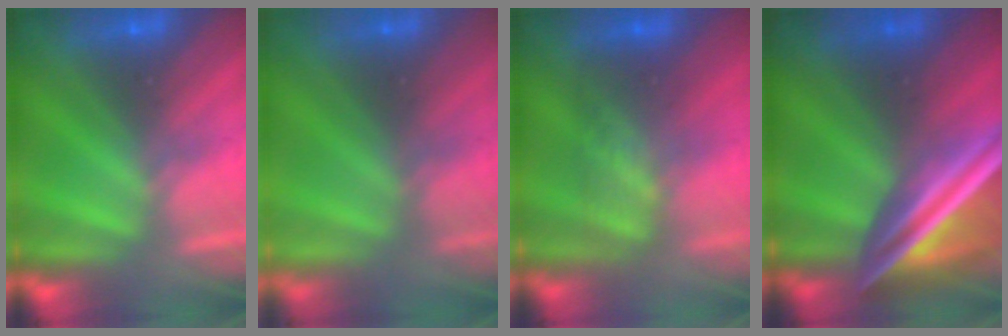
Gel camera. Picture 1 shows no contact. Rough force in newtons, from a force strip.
{"total": 2.9}
{"total": 3.6}
{"total": 7.7}